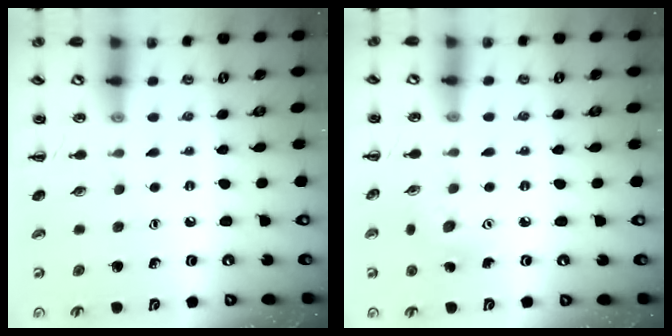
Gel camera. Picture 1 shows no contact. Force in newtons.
{"total": 3.7, "press": 3.6, "slide": 0.9}